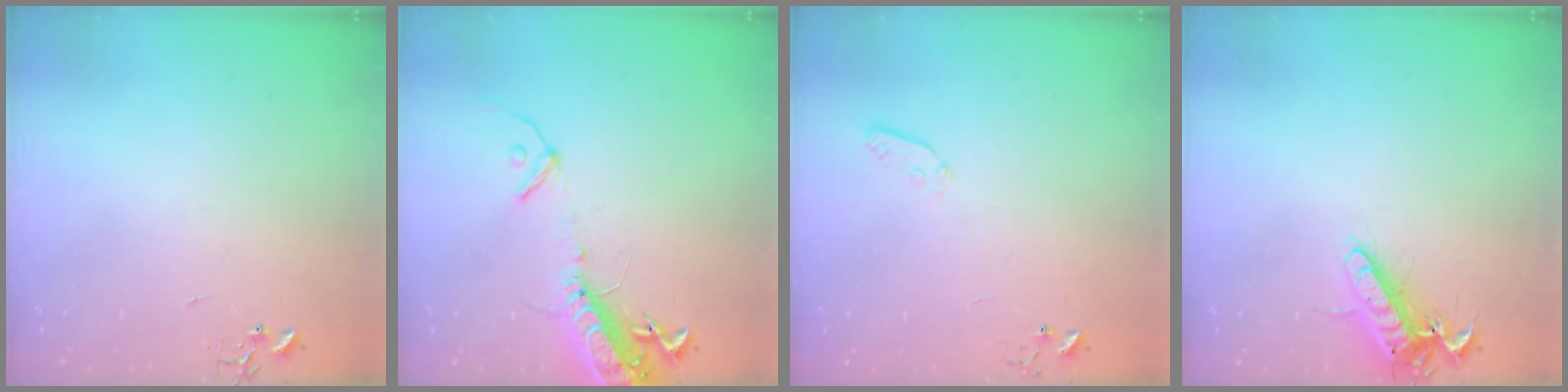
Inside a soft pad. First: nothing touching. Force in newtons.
{"total": 16.3, "press": 15.8, "slide": 4.0}
{"total": 3.7, "press": 3.7, "slide": 0.4}
{"total": 13.2, "press": 13.2, "slide": 1.3}